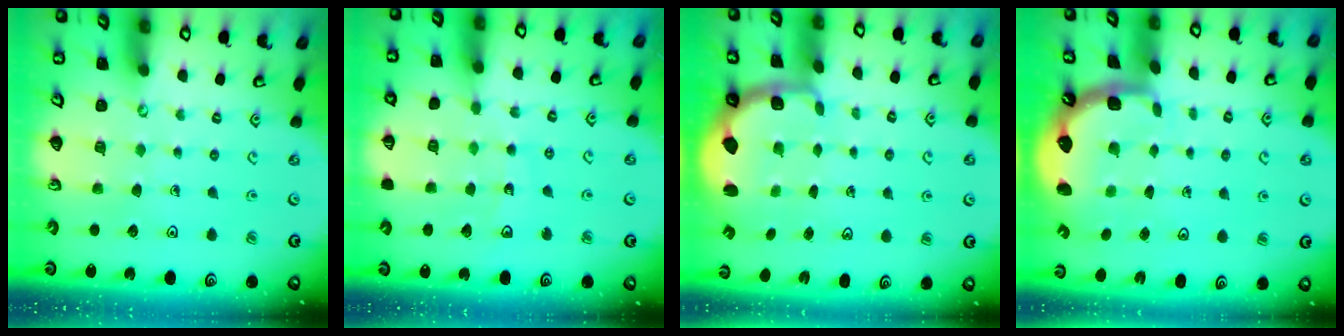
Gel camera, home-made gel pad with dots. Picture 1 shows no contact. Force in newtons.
{"total": 9.5, "press": 9.1, "slide": 2.9}
{"total": 2.4, "press": 1.2, "slide": 2.1}
{"total": 2.6, "press": 1.3, "slide": 2.2}